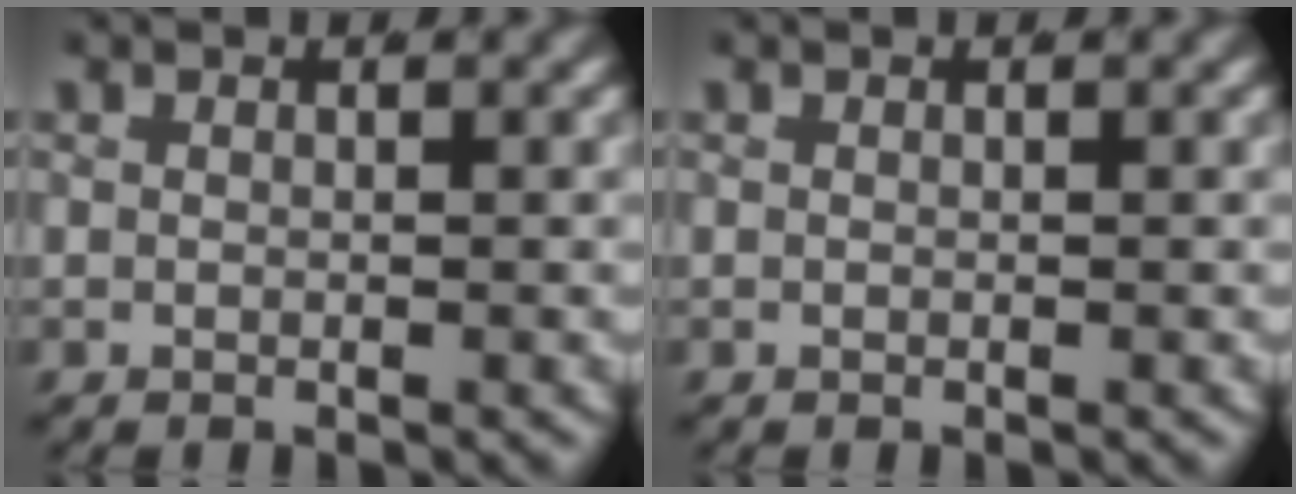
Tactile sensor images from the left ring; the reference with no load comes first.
{"total": 0.0}